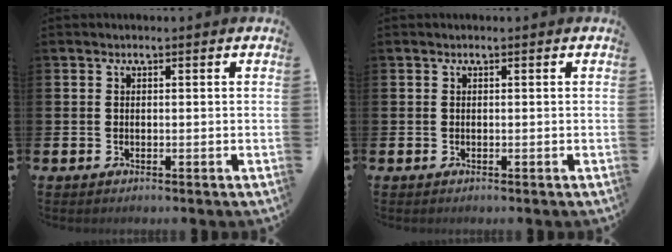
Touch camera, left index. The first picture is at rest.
{"total": 0.0}